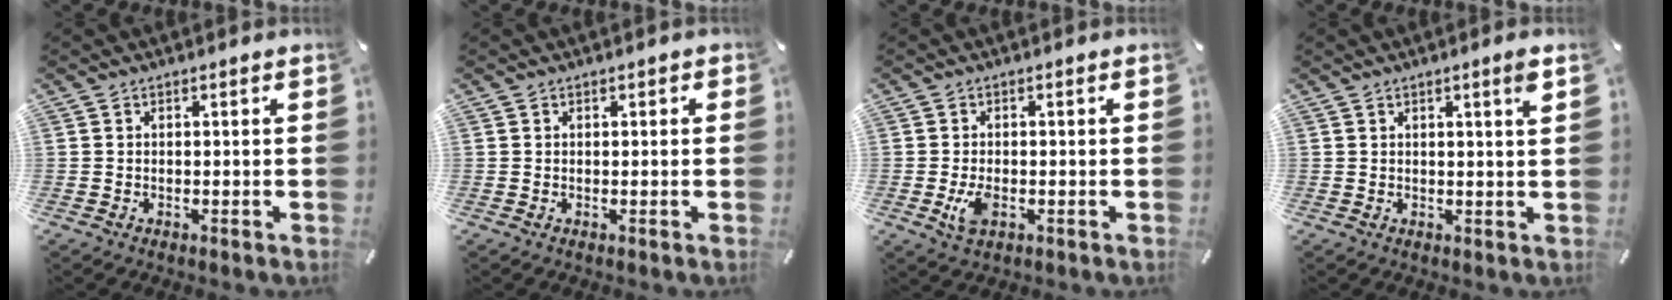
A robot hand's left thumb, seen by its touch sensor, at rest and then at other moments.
{"total": 0.7, "force": [0.1, 0.7, 0.1], "torque": [-0.003, 0.005, 0.001]}
{"total": 4.3, "force": [-1.0, 2.6, 3.3], "torque": [-0.082, -0.005, -0.021]}
{"total": 2.9, "force": [1.5, 0.2, 2.5], "torque": [-0.042, -0.003, 0.022]}